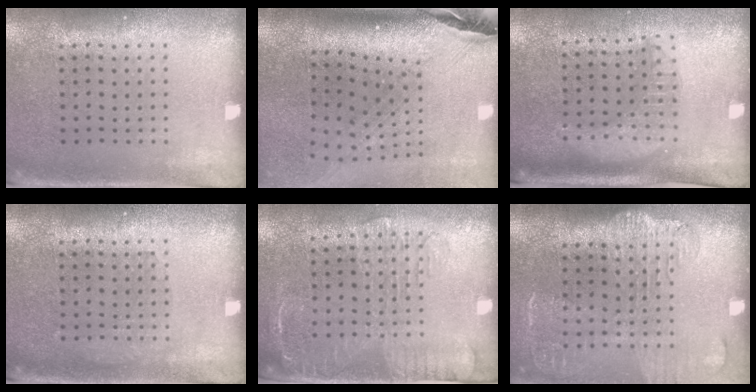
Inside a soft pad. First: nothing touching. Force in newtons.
{"total": 2.4, "press": 1.8, "slide": 1.6}
{"total": 1.8, "press": 1.5, "slide": 0.9}
{"total": 0.8, "press": 0.8, "slide": 0.1}
{"total": 2.0, "press": 1.7, "slide": 1.0}
{"total": 1.9, "press": 1.6, "slide": 1.1}